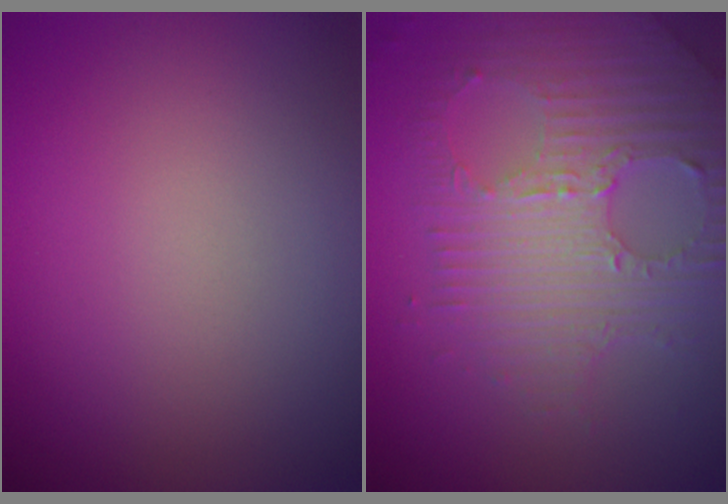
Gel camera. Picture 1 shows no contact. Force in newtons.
{"total": 6.8, "press": 4.6, "slide": 5.0}